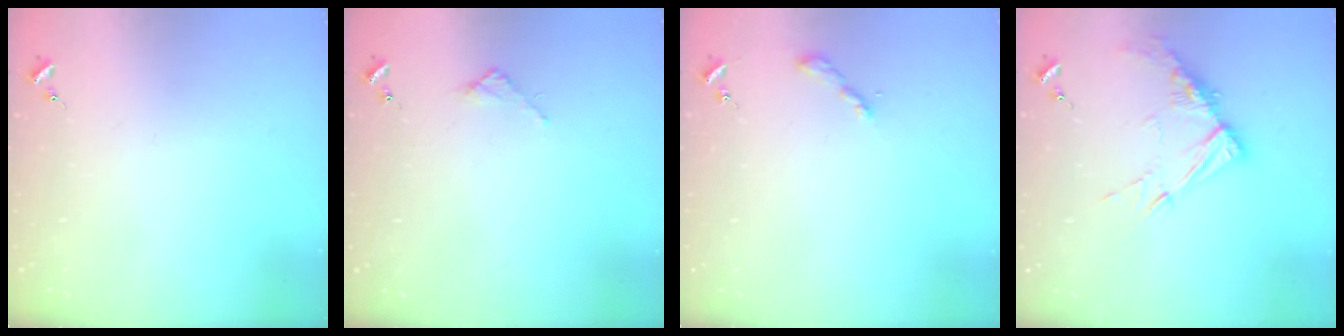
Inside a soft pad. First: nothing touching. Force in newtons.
{"total": 2.4, "press": 2.3, "slide": 0.3}
{"total": 2.2, "press": 2.2, "slide": 0.2}
{"total": 11.3, "press": 11.2, "slide": 1.1}